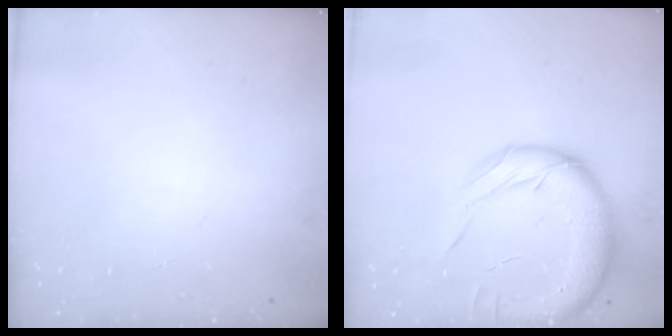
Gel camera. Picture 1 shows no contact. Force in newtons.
{"total": 16.1, "press": 15.8, "slide": 3.0}